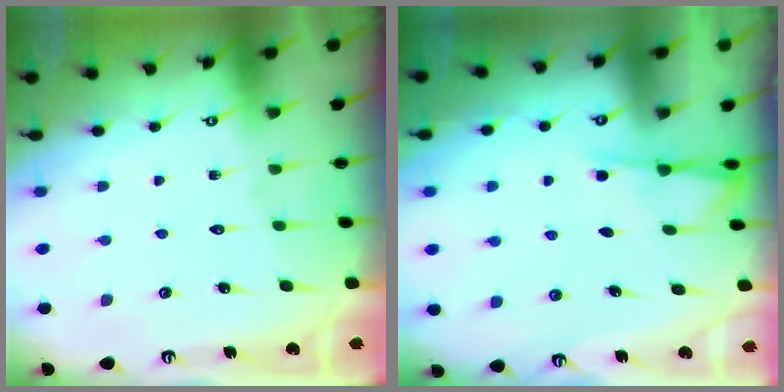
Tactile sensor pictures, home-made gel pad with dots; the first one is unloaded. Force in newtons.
{"total": 3.0, "press": 3.0, "slide": 0.6}